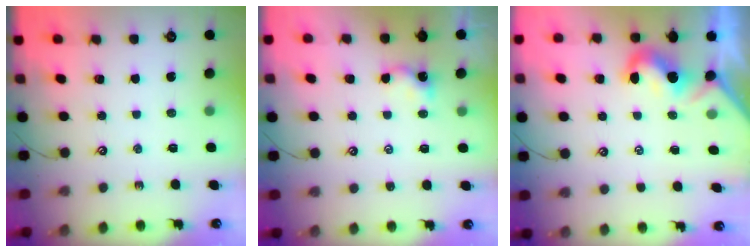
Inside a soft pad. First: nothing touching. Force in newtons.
{"total": 0.0}
{"total": 2.1, "press": 2.1, "slide": 0.6}